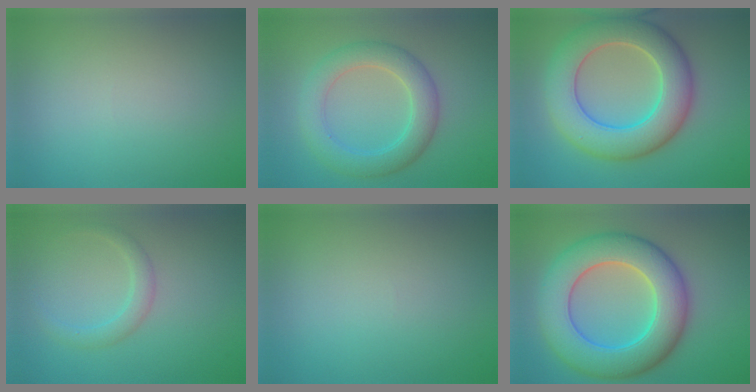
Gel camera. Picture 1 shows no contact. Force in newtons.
{"total": 4.9, "press": 4.9, "slide": 0.1}
{"total": 9.3, "press": 9.3, "slide": 0.5}
{"total": 1.9, "press": 1.9, "slide": 0.2}
{"total": 0.0}
{"total": 10.6, "press": 10.6, "slide": 0.1}